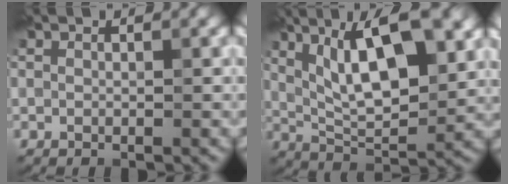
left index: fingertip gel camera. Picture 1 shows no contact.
{"total": 11.3, "force": [4.4, 3.9, 9.7], "torque": [-0.151, 0.010, 0.070]}